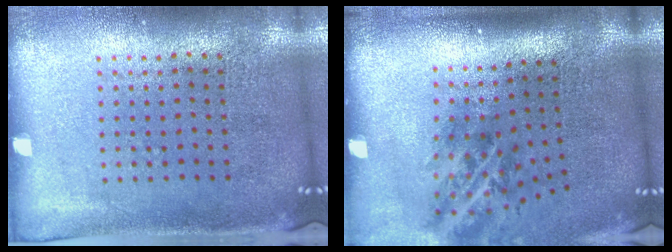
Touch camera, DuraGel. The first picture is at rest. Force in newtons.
{"total": 1.9, "press": 1.3, "slide": 1.5}